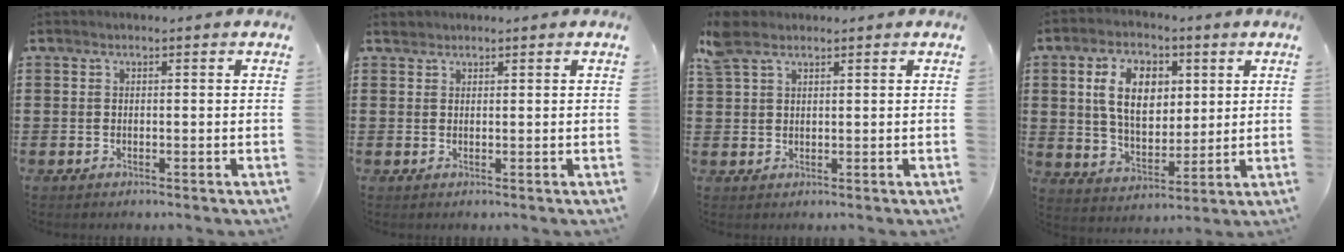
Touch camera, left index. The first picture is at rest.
{"total": 0.9, "force": [0.8, 0.4, 0.0], "torque": [-0.003, 0.002, 0.016]}
{"total": 3.3, "force": [2.2, 1.7, 1.7], "torque": [-0.049, 0.003, 0.040]}
{"total": 9.6, "force": [3.3, 6.0, 6.7], "torque": [-0.141, 0.012, 0.057]}